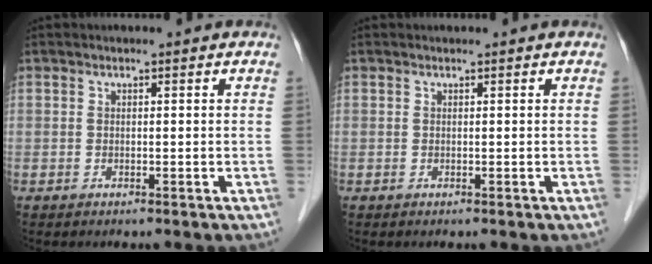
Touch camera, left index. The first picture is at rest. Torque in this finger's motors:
{"motor_torque": [-0.07, 0.01, 0.00, -0.01]}